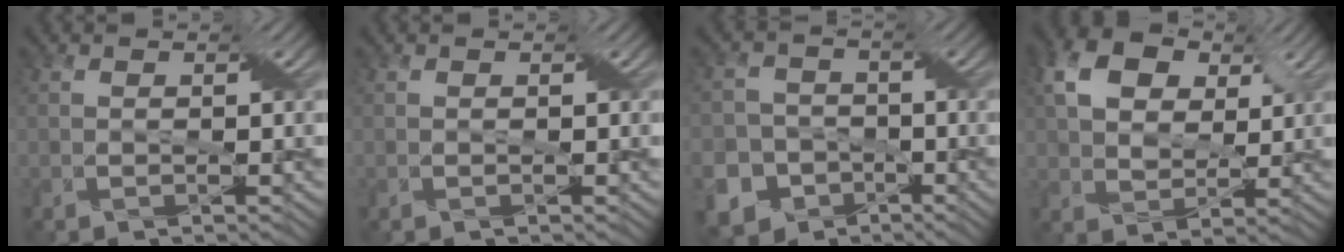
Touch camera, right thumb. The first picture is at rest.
{"total": 0.0}
{"total": 11.1, "force": [-5.7, 9.1, 2.6], "torque": [-0.078, -0.033, -0.109]}
{"total": 8.7, "force": [3.8, 5.9, 5.2], "torque": [-0.125, 0.010, 0.063]}